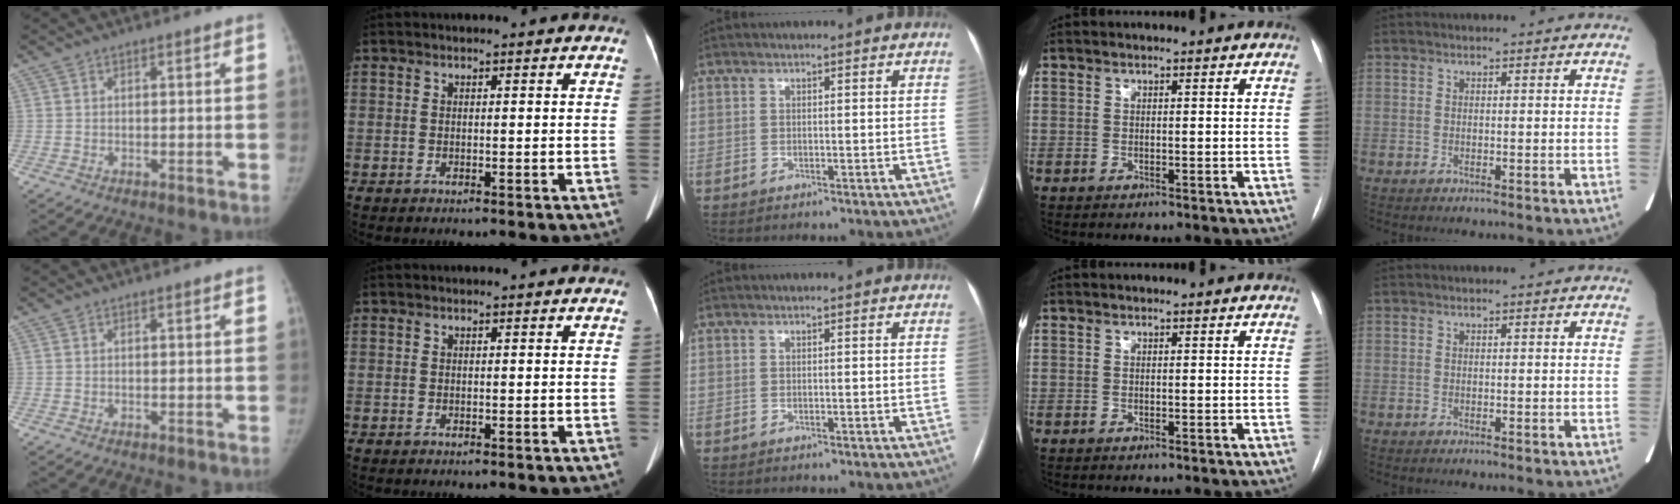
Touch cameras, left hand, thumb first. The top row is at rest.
{}